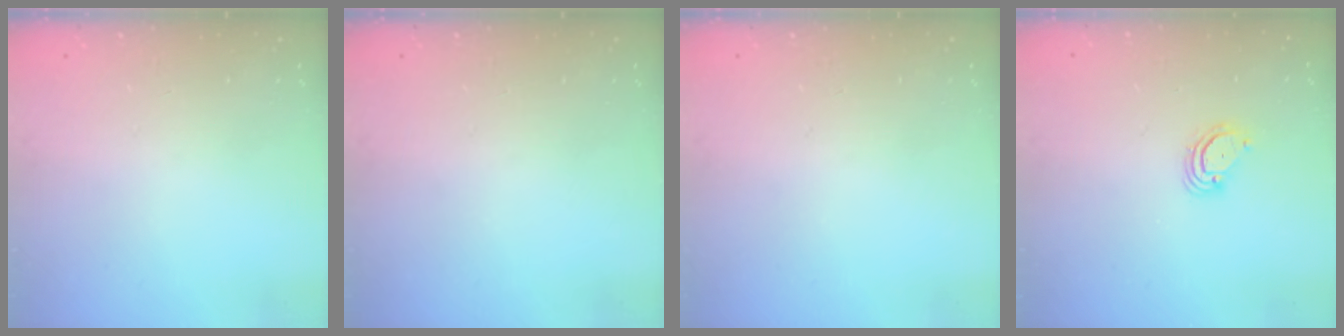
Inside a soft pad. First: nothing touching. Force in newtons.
{"total": 0.0}
{"total": 0.0}
{"total": 3.5, "press": 3.5, "slide": 0.3}